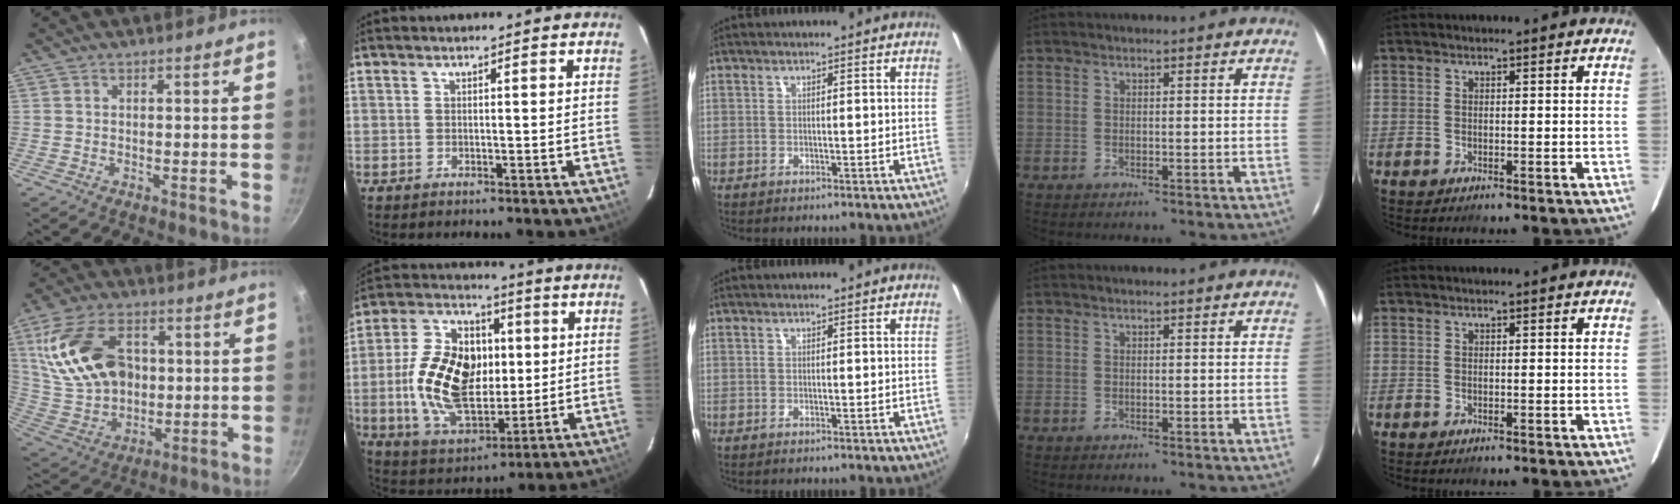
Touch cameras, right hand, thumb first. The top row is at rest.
{"thumb": {"total": 19.5, "force": [4.0, 13.4, 13.7], "torque": [-0.243, -0.002, 0.090]}, "index": {"total": 18.6, "force": [0.1, 11.9, 14.3], "torque": [-0.298, 0.017, 0.014]}}